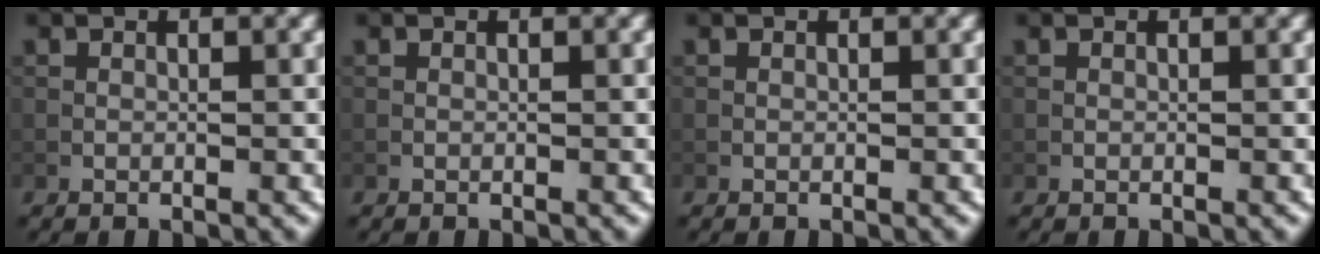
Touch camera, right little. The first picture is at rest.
{"total": 0.0}
{"total": 0.0}
{"total": 0.0}